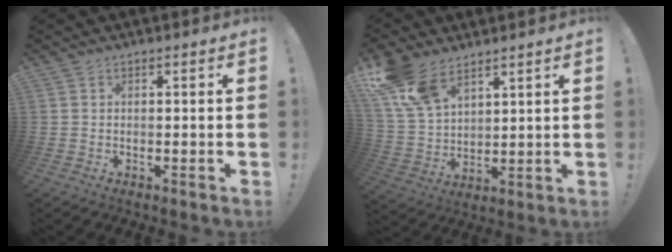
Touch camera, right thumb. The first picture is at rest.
{"total": 13.4, "force": [9.2, 7.3, 6.5], "torque": [-0.132, -0.044, 0.183]}